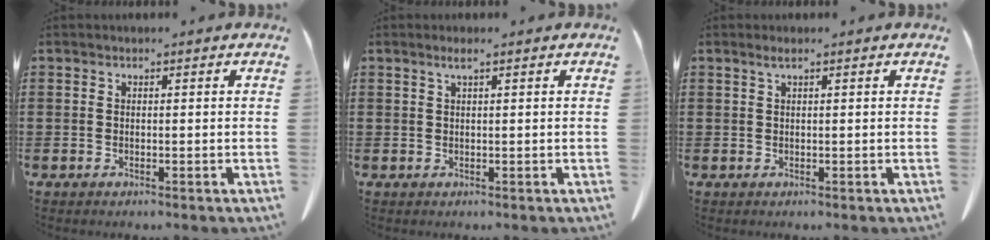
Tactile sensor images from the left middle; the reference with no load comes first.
{"total": 1.2, "force": [0.6, 0.0, 1.1], "torque": [-0.021, 0.000, 0.011]}
{"total": 1.0, "force": [0.5, 0.0, 0.8], "torque": [-0.017, 0.001, 0.009]}